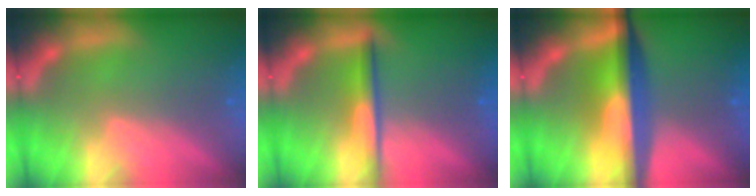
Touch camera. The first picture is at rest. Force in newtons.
{"total": 3.4}
{"total": 9.0}